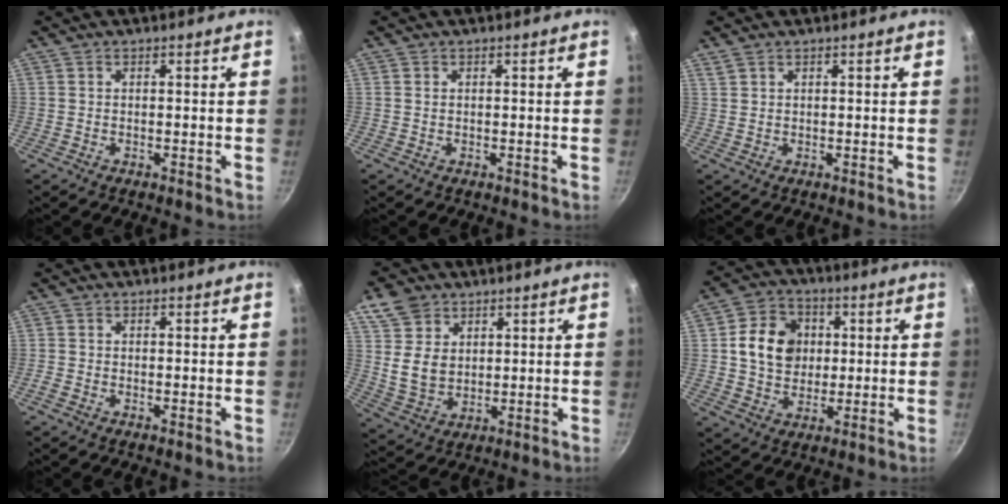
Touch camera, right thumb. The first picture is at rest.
{"total": 0.5, "force": [0.1, 0.4, 0.3], "torque": [-0.005, 0.002, 0.002]}
{"total": 1.5, "force": [1.1, 0.8, 0.6], "torque": [-0.009, 0.001, 0.023]}
{"total": 0.7, "force": [-0.4, 0.3, 0.5], "torque": [-0.017, 0.002, -0.012]}
{"total": 9.8, "force": [4.7, 7.6, 4.1], "torque": [-0.046, -0.022, 0.095]}
{"total": 11.5, "force": [1.8, 9.4, 6.2], "torque": [-0.076, 0.008, 0.025]}